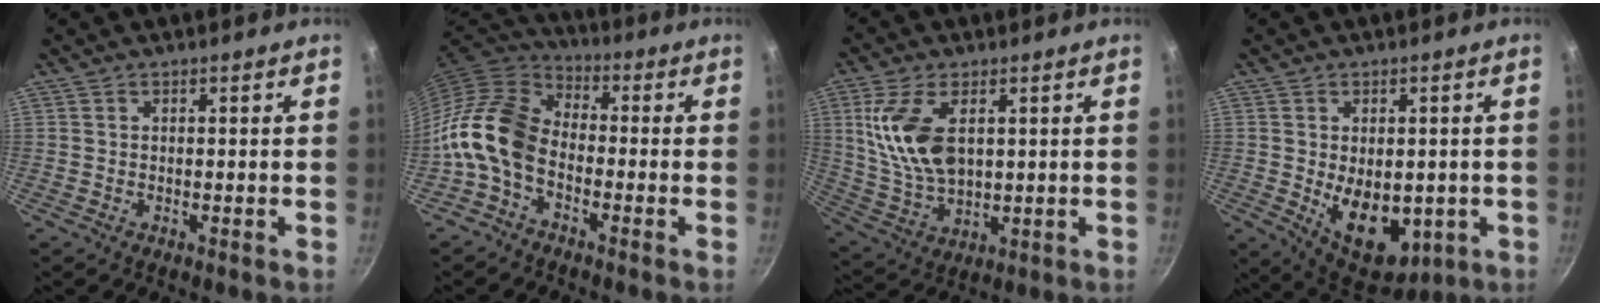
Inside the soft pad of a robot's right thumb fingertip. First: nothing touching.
{"total": 12.6, "force": [-4.0, 8.2, 8.7], "torque": [-0.153, 0.050, -0.104]}
{"total": 13.3, "force": [3.4, 7.3, 10.6], "torque": [-0.201, -0.017, 0.076]}
{"total": 13.0, "force": [-2.0, 8.2, 9.9], "torque": [-0.109, -0.017, -0.006]}